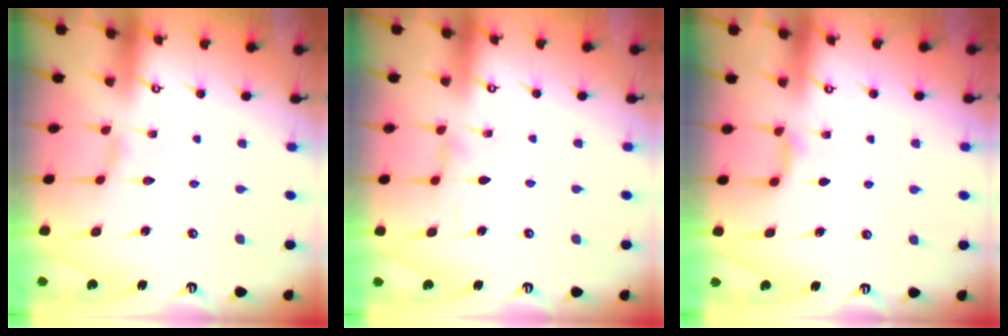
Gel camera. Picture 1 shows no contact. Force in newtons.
{"total": 0.0}
{"total": 4.7, "press": 4.6, "slide": 0.7}